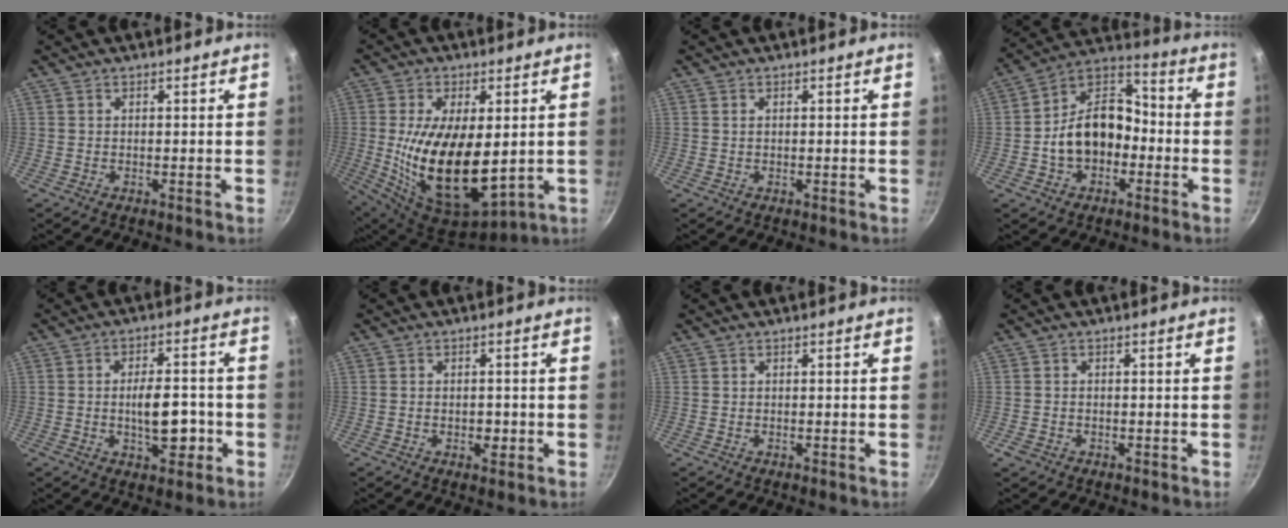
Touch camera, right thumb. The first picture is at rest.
{"total": 19.4, "force": [0.0, 9.9, 16.8], "torque": [-0.298, -0.024, 0.017]}
{"total": 0.6, "force": [0.3, 0.4, 0.4], "torque": [-0.008, 0.001, 0.005]}
{"total": 14.9, "force": [-3.1, 10.7, 9.9], "torque": [-0.130, 0.055, -0.066]}
{"total": 9.1, "force": [-1.9, 4.4, 7.7], "torque": [-0.089, 0.015, -0.028]}
{"total": 2.5, "force": [-0.6, 1.6, 1.8], "torque": [-0.021, 0.001, -0.011]}
{"total": 0.0}
{"total": 1.6, "force": [-0.8, 1.2, 0.7], "torque": [-0.014, 0.003, -0.011]}